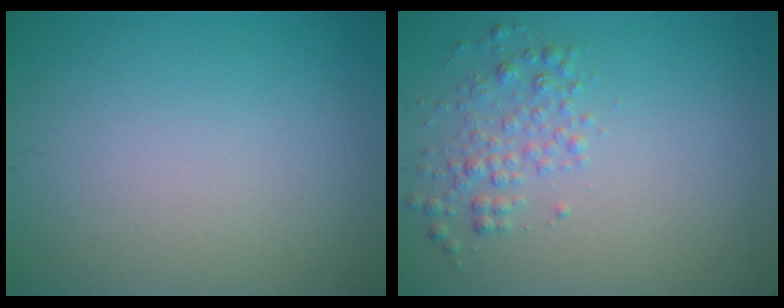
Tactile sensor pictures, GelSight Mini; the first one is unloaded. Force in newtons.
{"total": 2.2, "press": 2.2, "slide": 0.1}